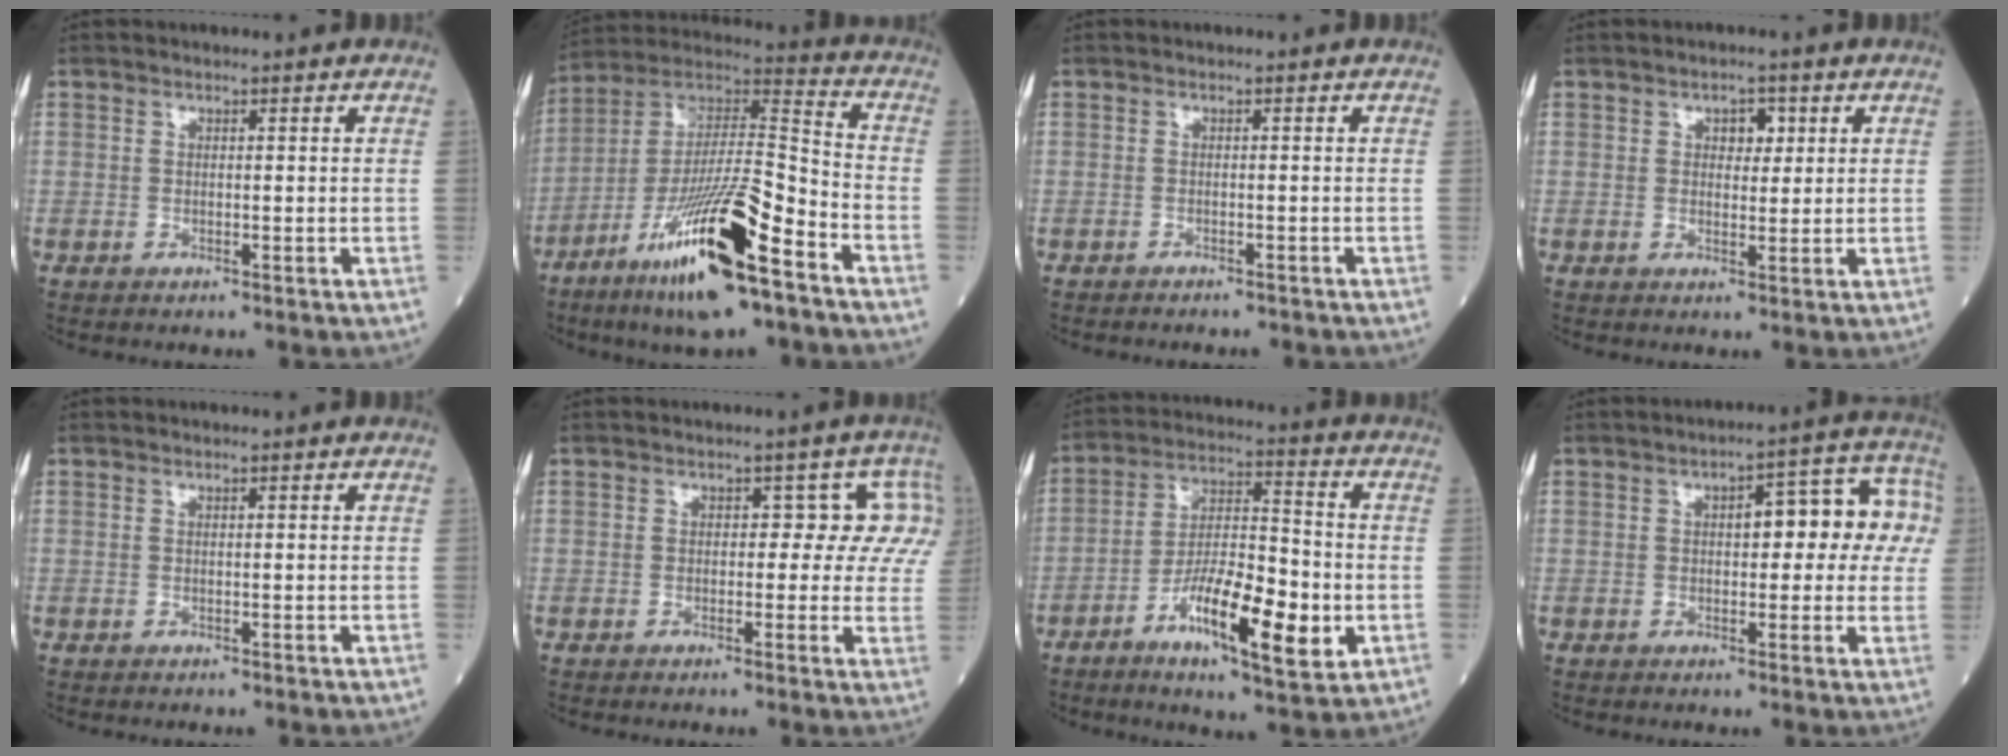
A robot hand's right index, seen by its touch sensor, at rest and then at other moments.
{"total": 20.6, "force": [-11.0, 2.5, 17.2], "torque": [-0.329, -0.032, -0.198]}
{"total": 4.5, "force": [-4.1, 1.1, 1.3], "torque": [-0.015, -0.003, -0.048]}
{"total": 2.7, "force": [1.0, 1.7, 1.9], "torque": [-0.021, 0.006, 0.014]}
{"total": 0.0}
{"total": 5.6, "force": [1.2, 3.4, 4.2], "torque": [-0.023, 0.028, 0.004]}
{"total": 14.1, "force": [-5.1, 3.2, 12.8], "torque": [-0.227, -0.007, -0.087]}
{"total": 11.0, "force": [1.8, 4.0, 10.1], "torque": [-0.116, 0.048, 0.020]}